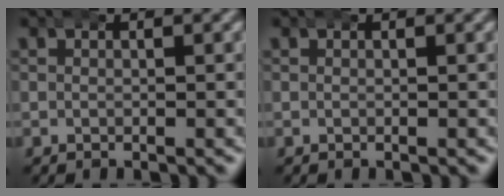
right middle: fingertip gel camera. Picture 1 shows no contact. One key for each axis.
{"total": 0.0}